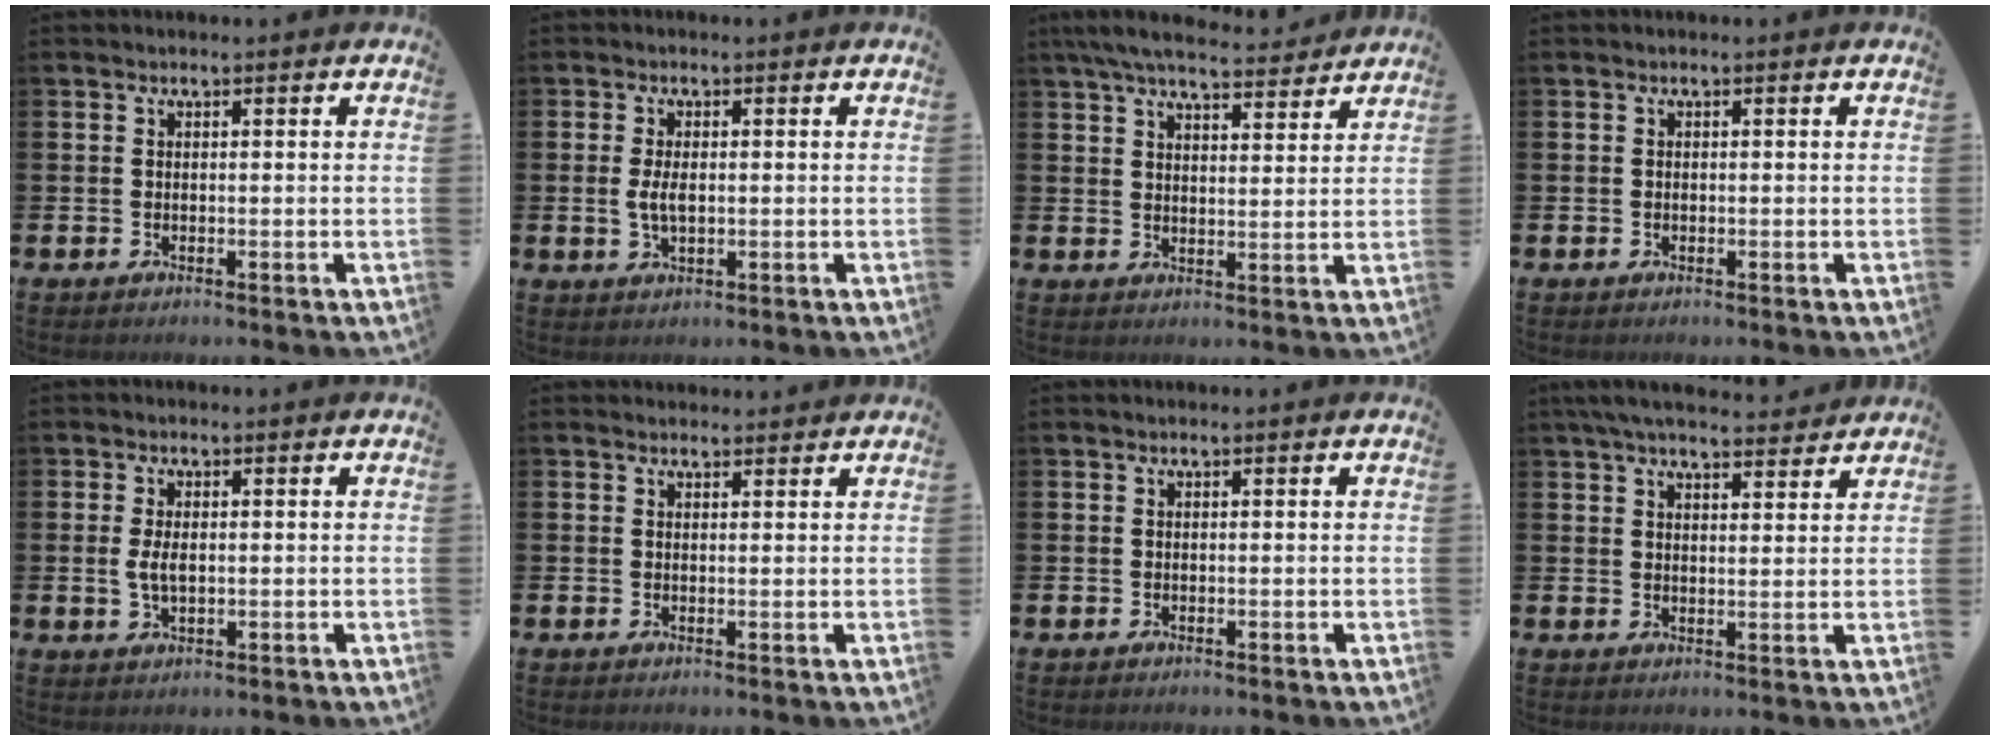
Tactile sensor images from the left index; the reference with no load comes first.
{"total": 3.0, "force": [0.0, 1.4, 2.6], "torque": [-0.046, 0.004, -0.003]}
{"total": 6.7, "force": [6.3, 1.1, 2.0], "torque": [-0.051, -0.032, 0.113]}
{"total": 0.0}
{"total": 3.0, "force": [0.1, 1.5, 2.5], "torque": [-0.038, 0.001, -0.003]}
{"total": 1.4, "force": [1.3, 0.4, 0.0], "torque": [0.010, -0.003, 0.022]}
{"total": 0.0}
{"total": 5.4, "force": [5.1, 0.9, 1.7], "torque": [-0.038, -0.018, 0.092]}